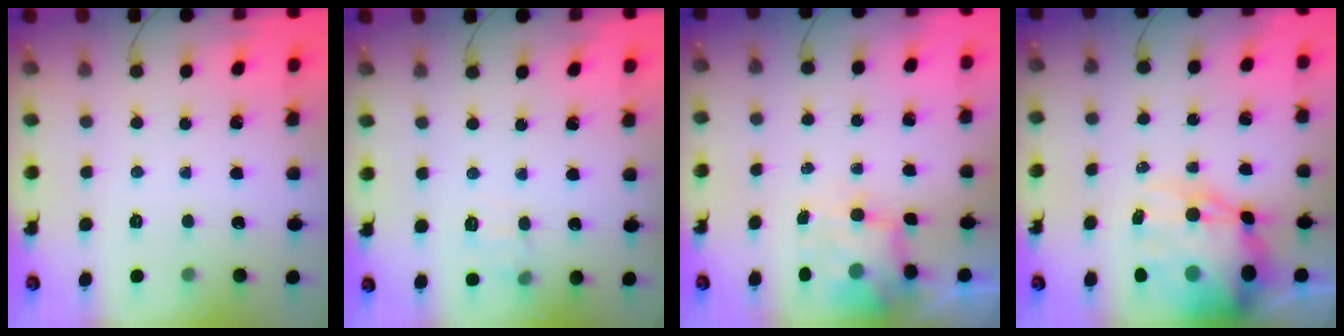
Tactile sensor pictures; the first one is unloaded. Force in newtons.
{"total": 7.1, "press": 6.8, "slide": 1.9}
{"total": 5.1, "press": 5.0, "slide": 0.7}
{"total": 17.6, "press": 17.1, "slide": 4.1}